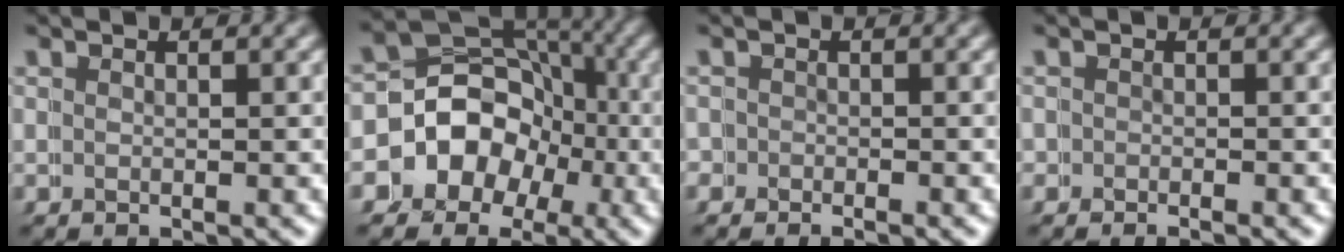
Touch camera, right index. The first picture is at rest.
{"total": 11.6, "force": [-0.9, 10.7, 4.4], "torque": [-0.104, -0.016, -0.025]}
{"total": 2.0, "force": [-0.7, 1.8, 0.4], "torque": [-0.022, -0.006, -0.019]}
{"total": 1.8, "force": [-0.6, 1.6, 0.7], "torque": [-0.024, -0.008, -0.013]}